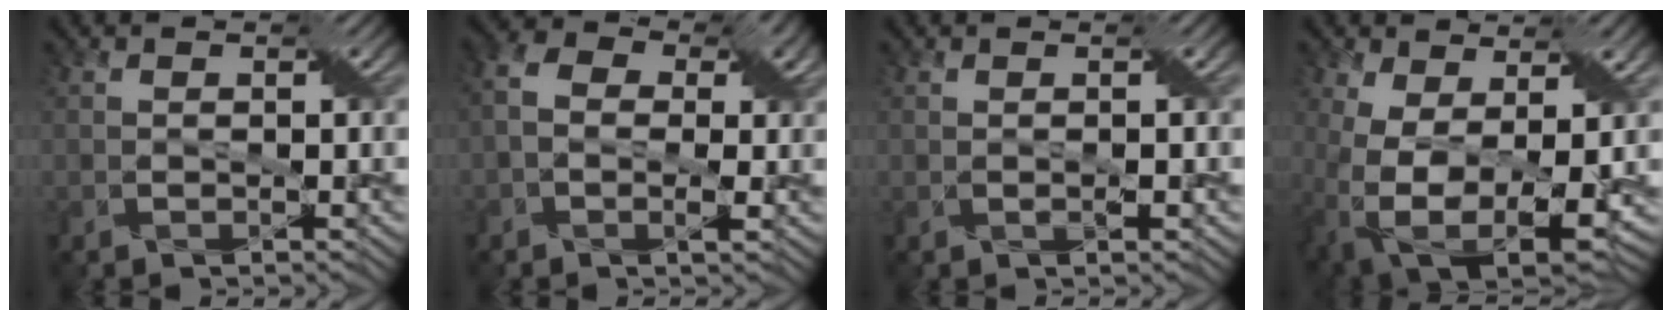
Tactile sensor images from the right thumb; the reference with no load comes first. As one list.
[{"total": 7.1, "force": [-0.2, 4.7, 5.4], "torque": [-0.108, 0.006, -0.012]}, {"total": 1.4, "force": [0.2, 0.0, 1.4], "torque": [-0.026, 0.004, 0.002]}, {"total": 13.2, "force": [-0.8, 7.7, 10.7], "torque": [-0.226, -0.044, 0.007]}]